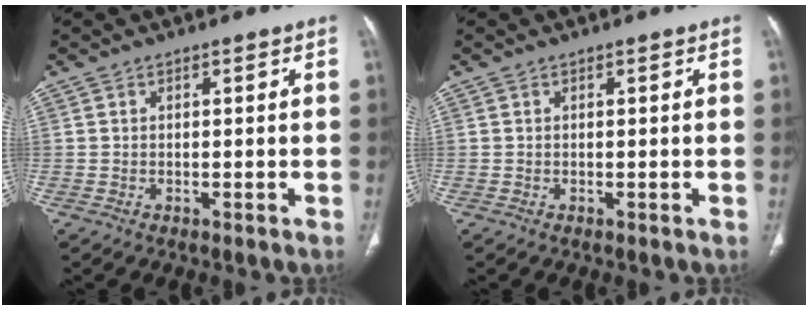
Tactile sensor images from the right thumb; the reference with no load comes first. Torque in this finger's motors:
{"motor_torque": [0.07, 0.07, -0.01, 0.01, 0.00]}